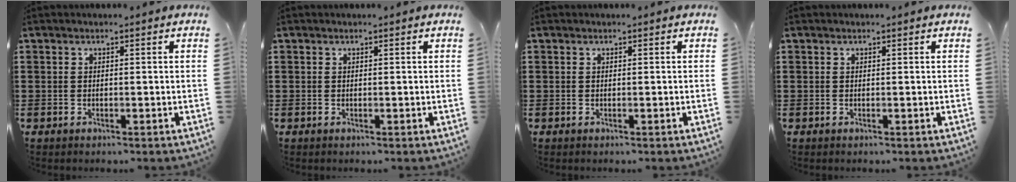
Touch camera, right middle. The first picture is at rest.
{"total": 0.0}
{"total": 0.0}
{"total": 0.0}